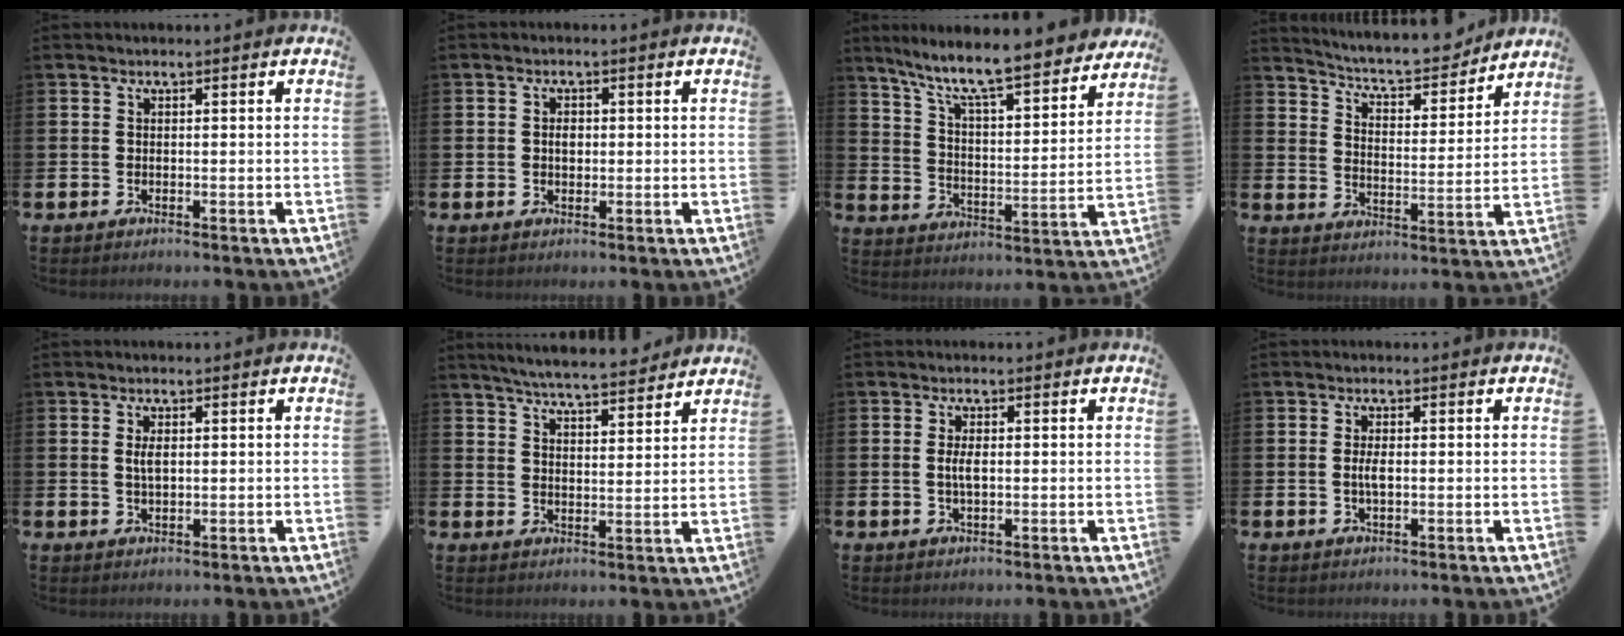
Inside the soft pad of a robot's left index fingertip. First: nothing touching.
{"total": 1.8, "force": [0.1, 1.3, 1.3], "torque": [-0.010, 0.001, -0.003]}
{"total": 10.0, "force": [8.9, 1.2, 4.3], "torque": [-0.117, -0.064, 0.149]}
{"total": 7.0, "force": [6.6, 1.3, 1.8], "torque": [-0.052, -0.055, 0.108]}
{"total": 2.0, "force": [0.6, 0.9, 1.7], "torque": [-0.028, 0.001, 0.006]}
{"total": 5.9, "force": [5.8, 0.4, 1.2], "torque": [-0.036, -0.036, 0.101]}
{"total": 2.6, "force": [0.2, 1.0, 2.4], "torque": [-0.046, 0.003, 0.000]}
{"total": 2.3, "force": [0.0, 0.8, 2.1], "torque": [-0.039, 0.001, -0.002]}